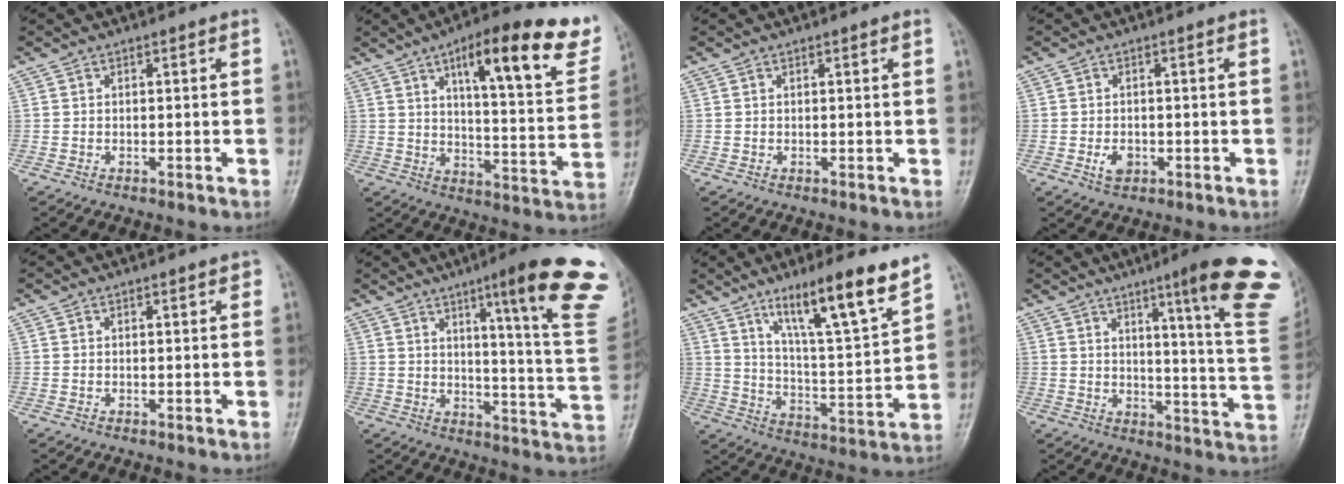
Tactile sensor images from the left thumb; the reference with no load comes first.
{"total": 22.3, "force": [12.9, 6.3, 17.1], "torque": [-0.195, -0.045, 0.178]}
{"total": 0.7, "force": [0.4, 0.1, 0.5], "torque": [-0.008, 0.000, 0.004]}
{"total": 2.7, "force": [-0.8, 1.9, 1.8], "torque": [-0.028, 0.000, -0.011]}
{"total": 1.2, "force": [0.7, 0.4, 0.9], "torque": [-0.009, 0.000, 0.006]}
{"total": 22.9, "force": [12.3, 2.5, 19.1], "torque": [-0.219, -0.056, 0.157]}
{"total": 16.6, "force": [11.2, 2.1, 12.0], "torque": [-0.180, -0.063, 0.190]}
{"total": 20.7, "force": [11.2, 1.9, 17.3], "torque": [-0.200, -0.057, 0.138]}